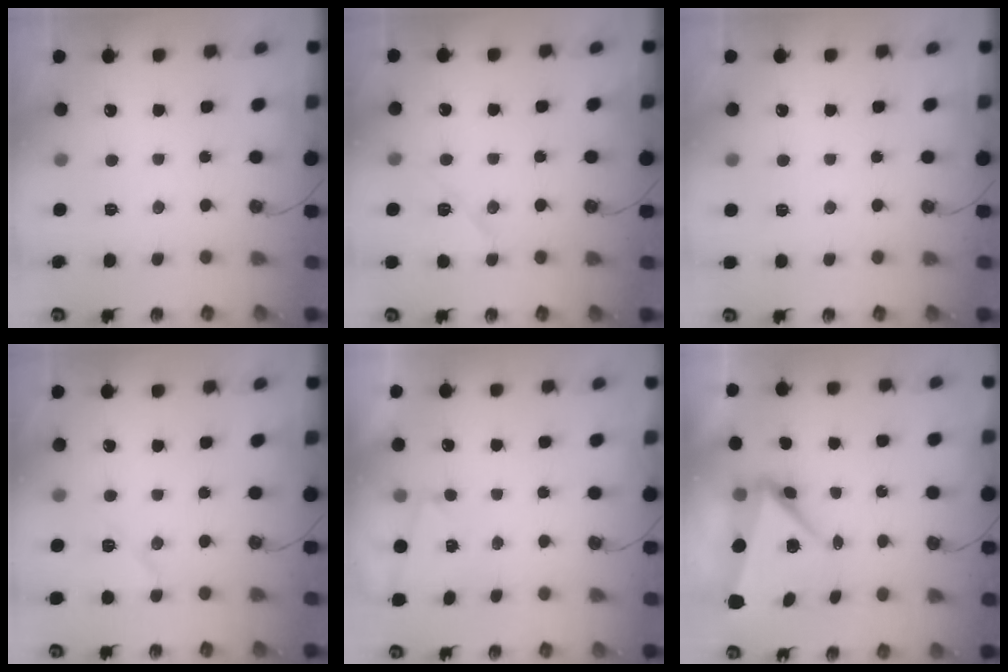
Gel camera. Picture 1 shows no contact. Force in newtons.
{"total": 8.3, "press": 8.2, "slide": 1.4}
{"total": 1.9, "press": 1.6, "slide": 1.0}
{"total": 7.3, "press": 7.2, "slide": 1.2}
{"total": 1.6, "press": 0.8, "slide": 1.4}
{"total": 6.9, "press": 6.8, "slide": 1.0}